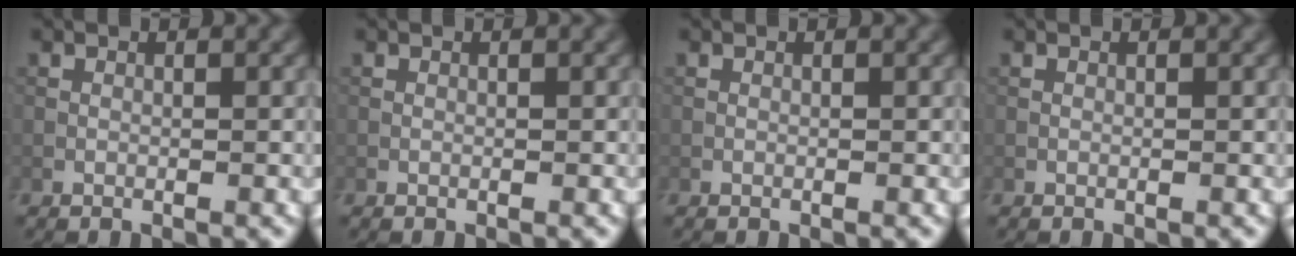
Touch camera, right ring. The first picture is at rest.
{"total": 0.0}
{"total": 0.0}
{"total": 0.0}